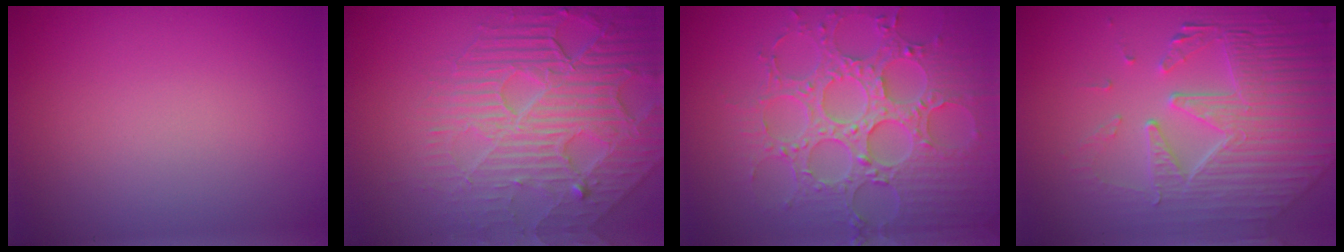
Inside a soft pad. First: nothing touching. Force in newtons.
{"total": 7.2, "press": 5.5, "slide": 4.6}
{"total": 7.5, "press": 6.0, "slide": 4.4}
{"total": 7.7, "press": 5.5, "slide": 5.3}